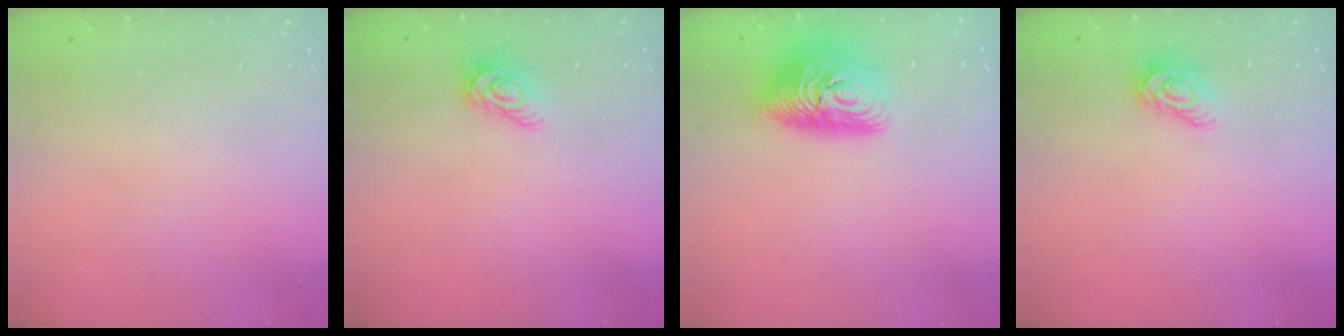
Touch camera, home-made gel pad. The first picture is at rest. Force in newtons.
{"total": 7.9, "press": 7.9, "slide": 0.3}
{"total": 14.0, "press": 14.0, "slide": 0.9}
{"total": 7.9, "press": 7.9, "slide": 0.3}